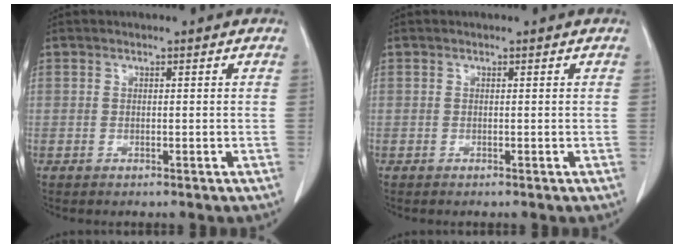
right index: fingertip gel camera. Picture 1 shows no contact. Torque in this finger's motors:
{"motor_torque": [-0.04, -0.03, 0.01, 0.01]}